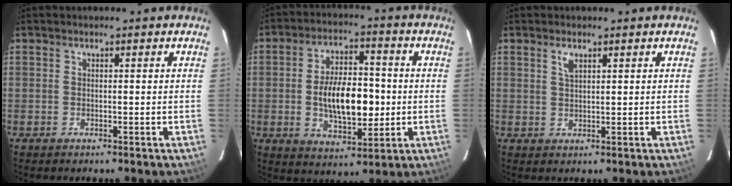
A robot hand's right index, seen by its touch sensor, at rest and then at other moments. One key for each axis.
{"total": 13.5, "fx": -1.2, "fy": 6.5, "fz": 11.7, "tx": -0.208, "ty": 0.007, "tz": -0.010}
{"total": 2.1, "fx": 1.2, "fy": 0.8, "fz": 1.5, "tx": -0.029, "ty": 0.003, "tz": 0.023}